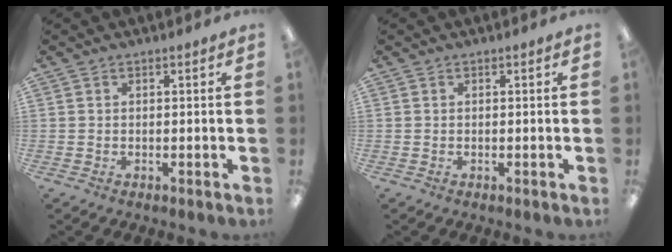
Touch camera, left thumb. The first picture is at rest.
{"total": 0.0}